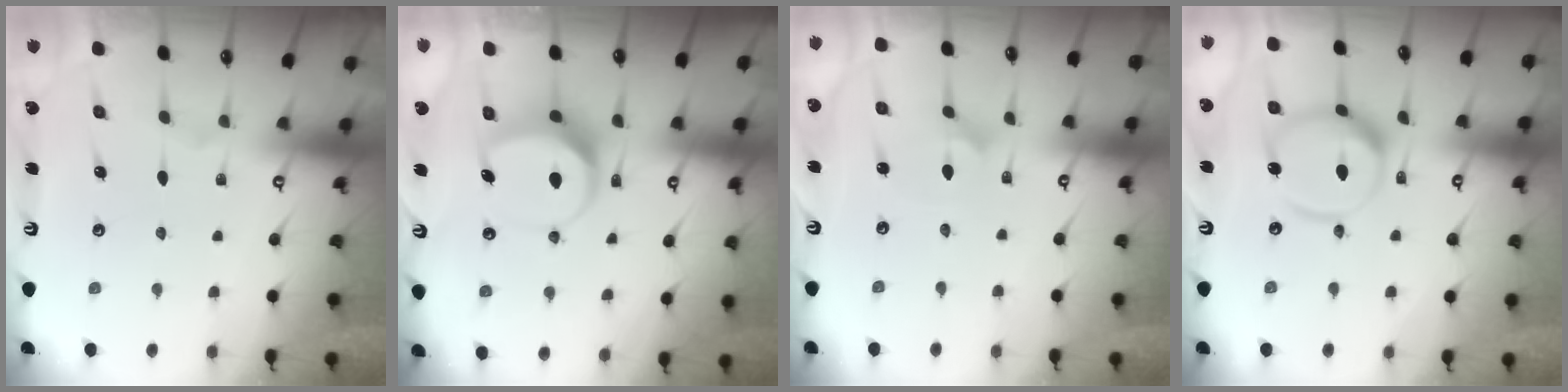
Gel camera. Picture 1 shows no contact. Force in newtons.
{"total": 9.4, "press": 9.4, "slide": 0.4}
{"total": 1.8, "press": 1.8, "slide": 0.1}
{"total": 13.8, "press": 13.7, "slide": 1.7}